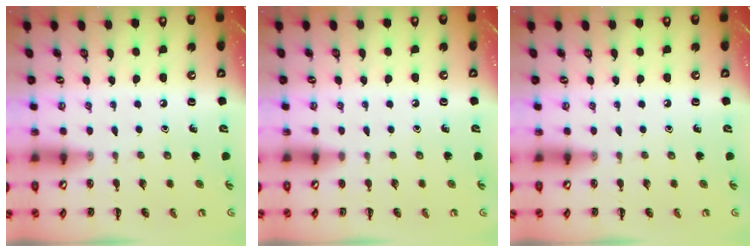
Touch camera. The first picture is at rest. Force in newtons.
{"total": 0.7, "press": 0.7, "slide": 0.0}
{"total": 0.0}